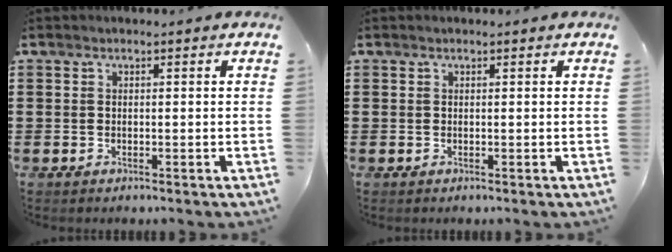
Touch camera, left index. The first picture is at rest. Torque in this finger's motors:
{"motor_torque": [2.14, 0.00, 0.07, -0.03]}